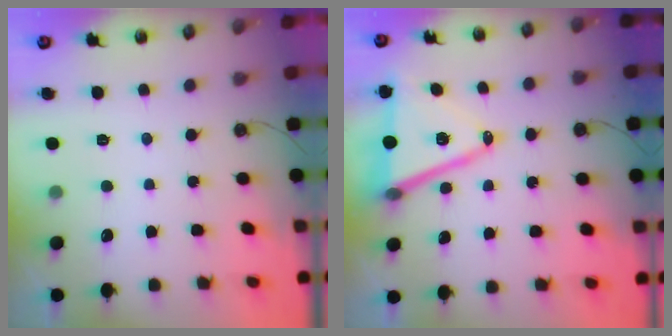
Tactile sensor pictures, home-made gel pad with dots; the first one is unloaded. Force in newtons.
{"total": 14.7, "press": 14.1, "slide": 4.0}